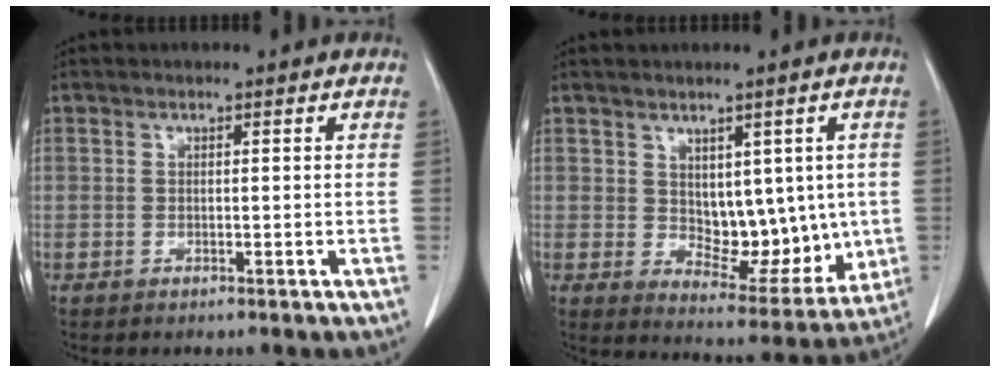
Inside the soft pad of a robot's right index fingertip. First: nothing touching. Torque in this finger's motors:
{"motor_torque": [0.03, 0.14, 0.05, 0.01]}